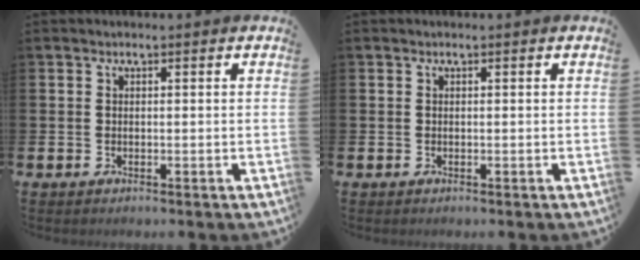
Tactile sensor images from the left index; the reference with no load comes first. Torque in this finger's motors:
{"motor_torque": [0.00, 0.00, 0.00, 0.01]}